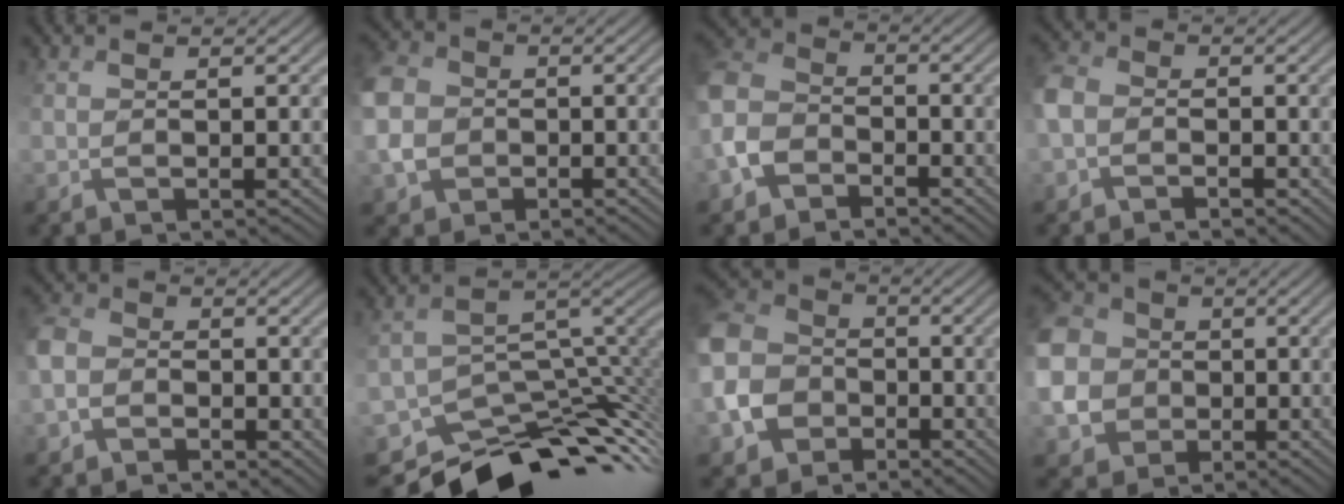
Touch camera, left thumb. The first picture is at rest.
{"total": 5.1, "force": [-0.7, 4.6, 2.1], "torque": [-0.070, 0.004, -0.028]}
{"total": 5.5, "force": [-2.9, 3.9, 2.6], "torque": [-0.079, 0.006, -0.077]}
{"total": 2.8, "force": [-1.0, 2.3, 1.3], "torque": [-0.042, 0.008, -0.030]}
{"total": 3.0, "force": [-1.4, 2.4, 1.1], "torque": [-0.038, 0.009, -0.038]}
{"total": 9.6, "force": [-6.4, 5.1, 5.0], "torque": [-0.091, -0.018, -0.076]}
{"total": 8.5, "force": [-3.0, 7.0, 3.8], "torque": [-0.133, -0.010, -0.068]}
{"total": 10.0, "force": [-0.7, 9.3, 3.8], "torque": [-0.146, -0.016, -0.024]}